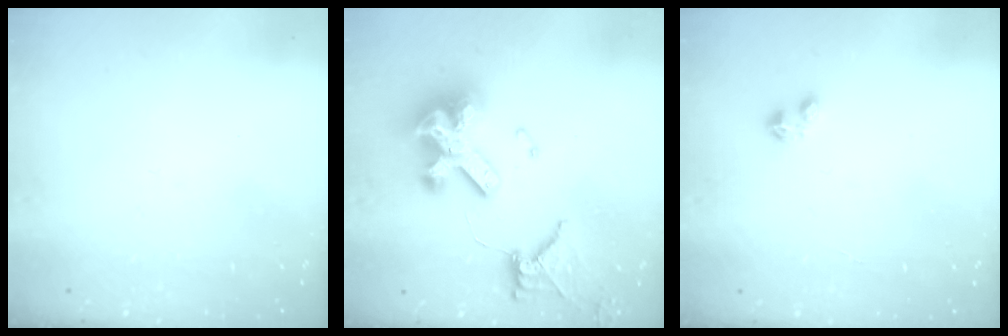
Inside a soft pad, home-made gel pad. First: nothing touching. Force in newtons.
{"total": 16.7, "press": 16.6, "slide": 1.9}
{"total": 2.4, "press": 2.4, "slide": 0.3}